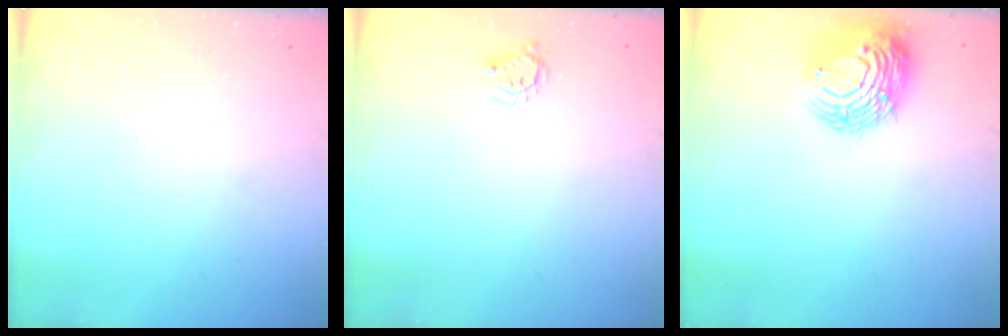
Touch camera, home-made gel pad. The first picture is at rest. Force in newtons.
{"total": 5.0, "press": 5.0, "slide": 0.4}
{"total": 12.1, "press": 12.0, "slide": 1.5}